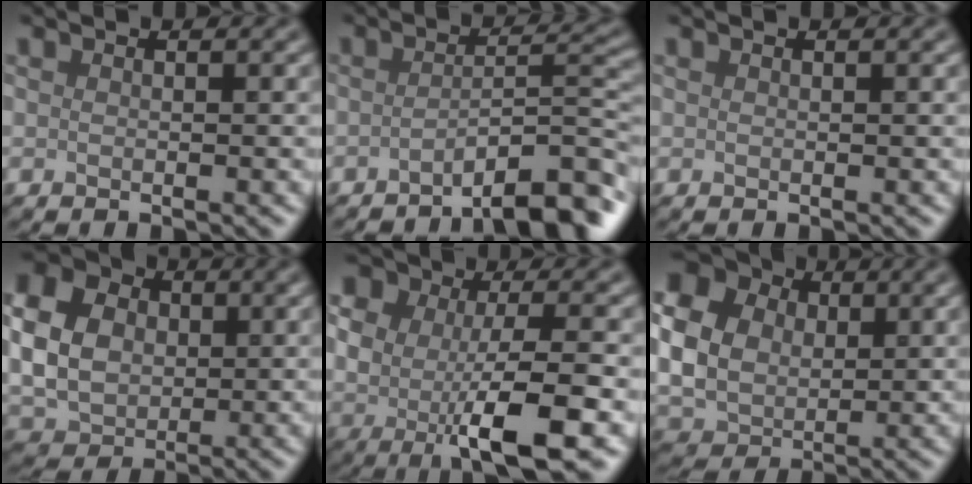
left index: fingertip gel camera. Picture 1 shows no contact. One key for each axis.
{"total": 6.3, "fx": -3.9, "fy": 1.3, "fz": 4.9, "tx": -0.066, "ty": 0.014, "tz": -0.062}
{"total": 0.0}
{"total": 8.7, "fx": 0.9, "fy": 6.9, "fz": 5.1, "tx": -0.130, "ty": 0.007, "tz": 0.014}
{"total": 9.2, "fx": -1.0, "fy": 4.2, "fz": 8.1, "tx": -0.142, "ty": -0.013, "tz": -0.013}
{"total": 10.9, "fx": 1.8, "fy": 9.2, "fz": 5.6, "tx": -0.146, "ty": 0.015, "tz": 0.026}